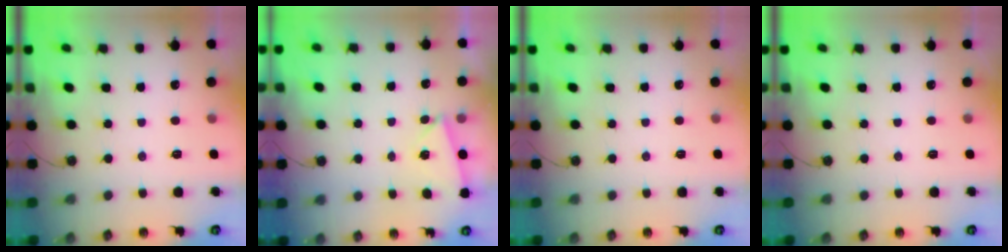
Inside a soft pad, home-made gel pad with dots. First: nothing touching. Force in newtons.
{"total": 2.6, "press": 2.2, "slide": 1.4}
{"total": 0.0}
{"total": 0.0}